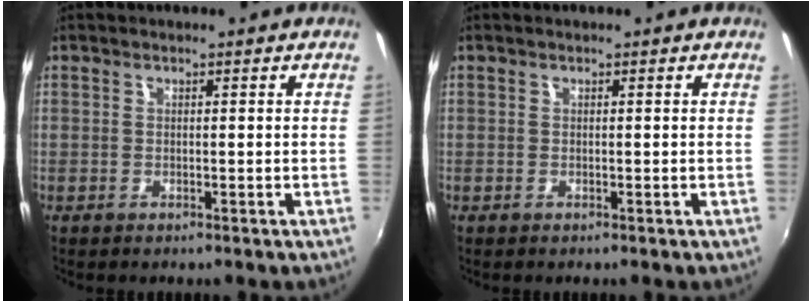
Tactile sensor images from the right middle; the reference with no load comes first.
{"total": 0.0}